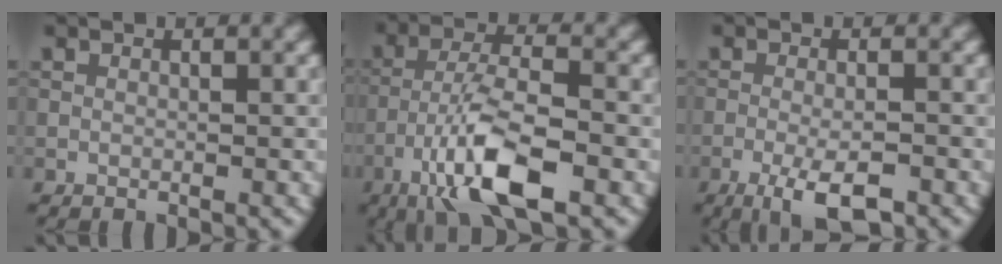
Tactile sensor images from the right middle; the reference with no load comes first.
{"total": 8.9, "force": [-4.6, 2.5, 7.1], "torque": [-0.131, 0.010, -0.091]}
{"total": 4.9, "force": [-2.8, 1.3, 3.9], "torque": [-0.075, 0.000, -0.049]}